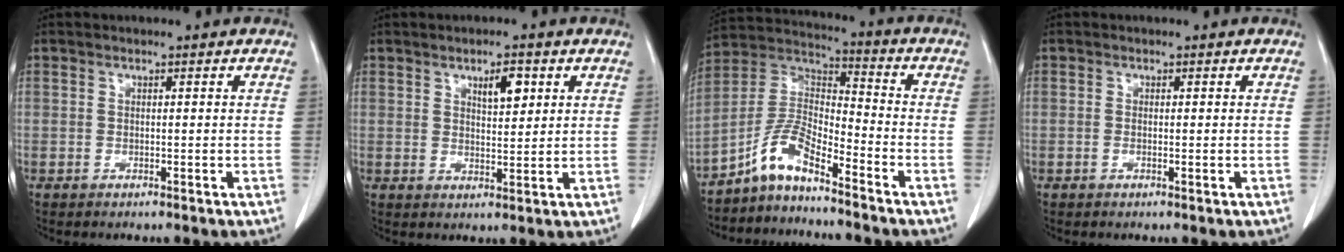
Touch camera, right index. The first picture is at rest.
{"total": 4.1, "force": [2.0, 1.4, 3.4], "torque": [-0.055, -0.002, 0.035]}
{"total": 8.1, "force": [-6.2, 1.7, 5.0], "torque": [-0.114, 0.021, -0.124]}
{"total": 0.7, "force": [-0.1, 0.1, 0.7], "torque": [-0.011, -0.001, 0.001]}